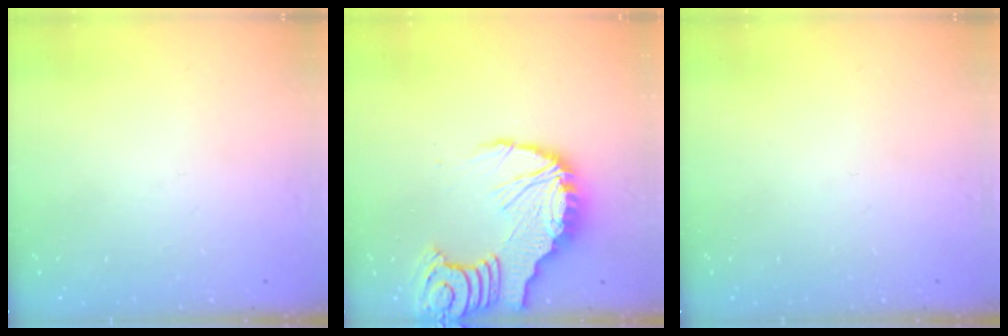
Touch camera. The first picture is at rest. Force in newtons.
{"total": 10.0, "press": 9.9, "slide": 1.2}
{"total": 0.0}